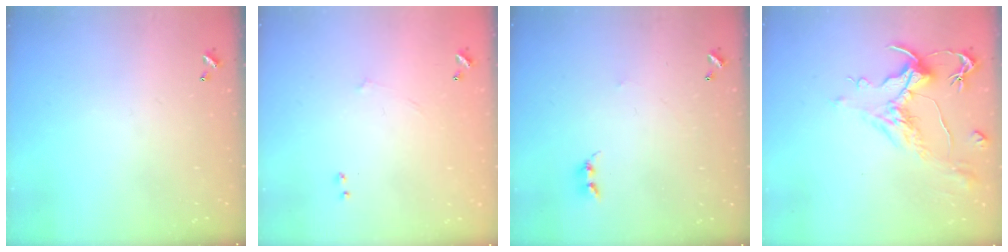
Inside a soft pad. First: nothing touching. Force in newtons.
{"total": 5.1, "press": 5.0, "slide": 0.8}
{"total": 2.9, "press": 2.9, "slide": 0.3}
{"total": 1.6, "press": 0.6, "slide": 1.4}